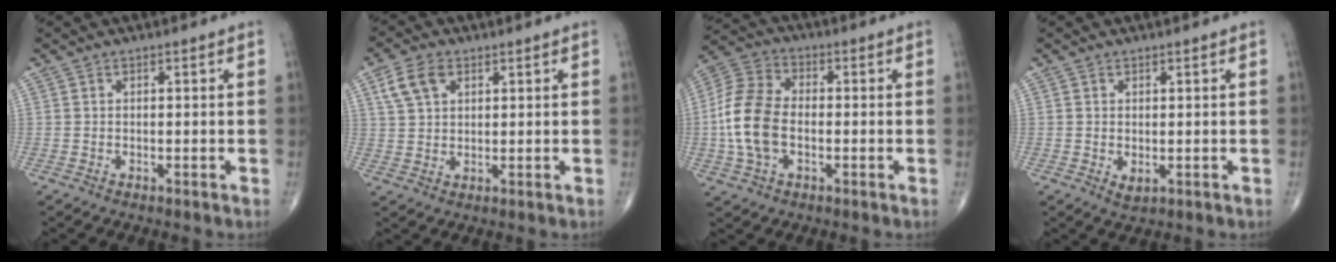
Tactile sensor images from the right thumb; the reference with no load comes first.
{"total": 6.1, "force": [2.7, 3.9, 3.8], "torque": [-0.069, 0.002, 0.055]}
{"total": 12.5, "force": [-1.5, 7.9, 9.6], "torque": [-0.202, 0.023, -0.036]}
{"total": 1.6, "force": [0.0, 1.0, 1.3], "torque": [-0.022, -0.004, 0.005]}